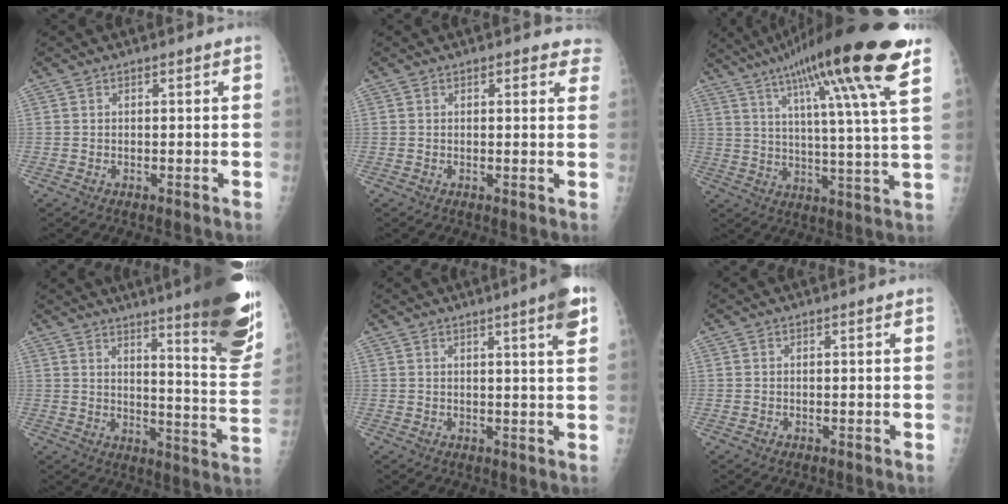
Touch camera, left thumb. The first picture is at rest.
{"total": 4.2, "force": [3.5, 1.8, 1.5], "torque": [0.019, -0.011, 0.028]}
{"total": 24.9, "force": [15.0, 2.3, 19.8], "torque": [-0.303, -0.034, 0.223]}
{"total": 23.0, "force": [15.2, 3.1, 16.9], "torque": [-0.204, -0.099, 0.199]}
{"total": 5.6, "force": [2.9, 0.1, 4.8], "torque": [-0.062, -0.013, 0.038]}
{"total": 0.0}